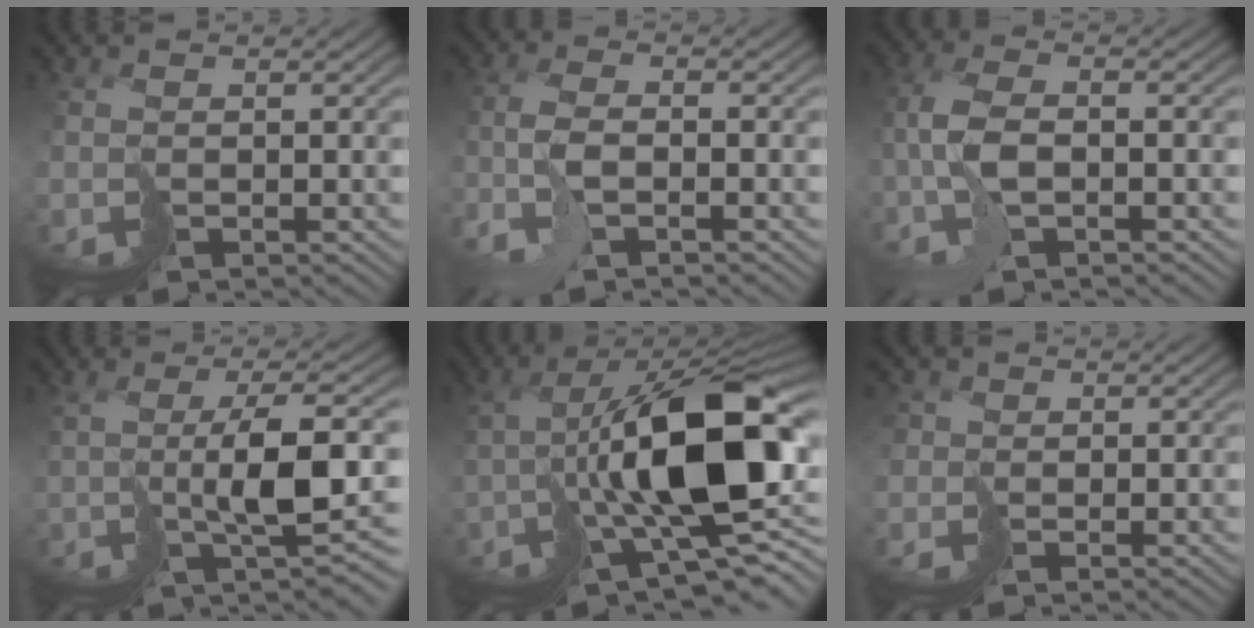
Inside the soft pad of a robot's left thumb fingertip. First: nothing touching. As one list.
[{"total": 4.5, "force": [-2.4, 0.9, 3.7], "torque": [-0.082, 0.003, -0.059]}, {"total": 5.2, "force": [-1.2, 1.8, 4.7], "torque": [-0.108, 0.011, -0.030]}, {"total": 7.8, "force": [0.3, 1.1, 7.7], "torque": [-0.124, 0.004, 0.009]}, {"total": 15.4, "force": [-0.5, 6.4, 14.0], "torque": [-0.236, -0.003, 0.000]}, {"total": 2.3, "force": [-0.2, 2.3, 0.3], "torque": [-0.010, 0.007, -0.021]}]